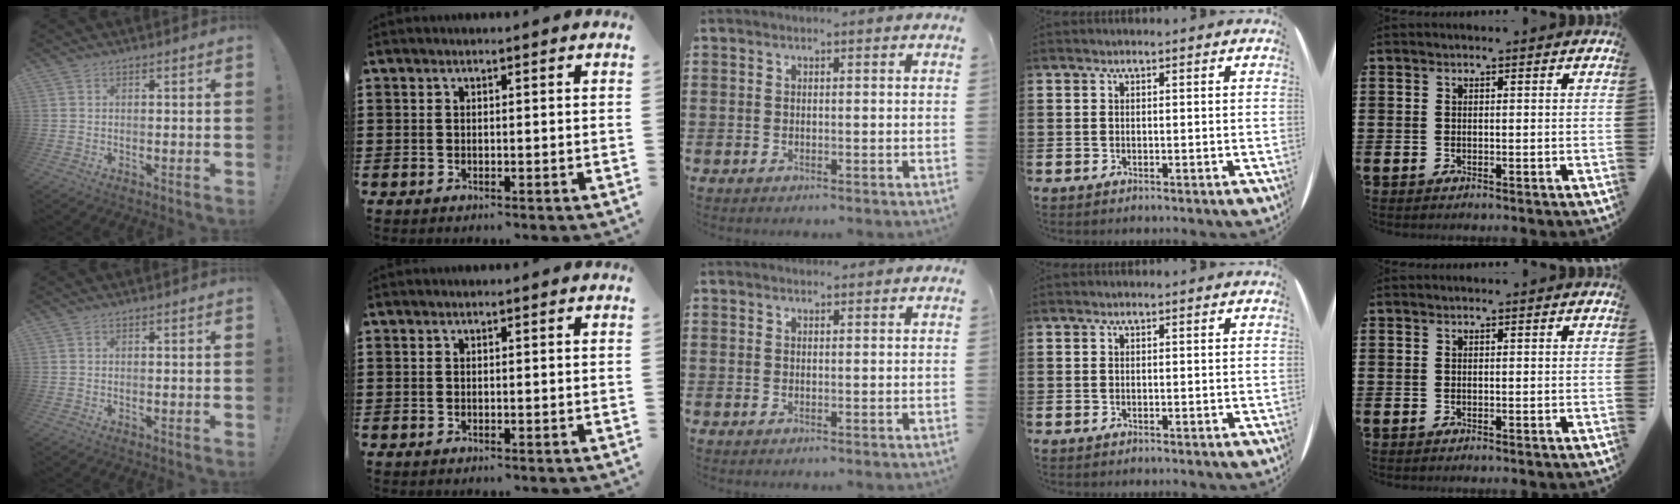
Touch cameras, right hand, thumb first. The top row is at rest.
{"middle": {"total": 0.8, "force": [0.8, 0.2, 0.0], "torque": [0.006, -0.003, 0.014]}}